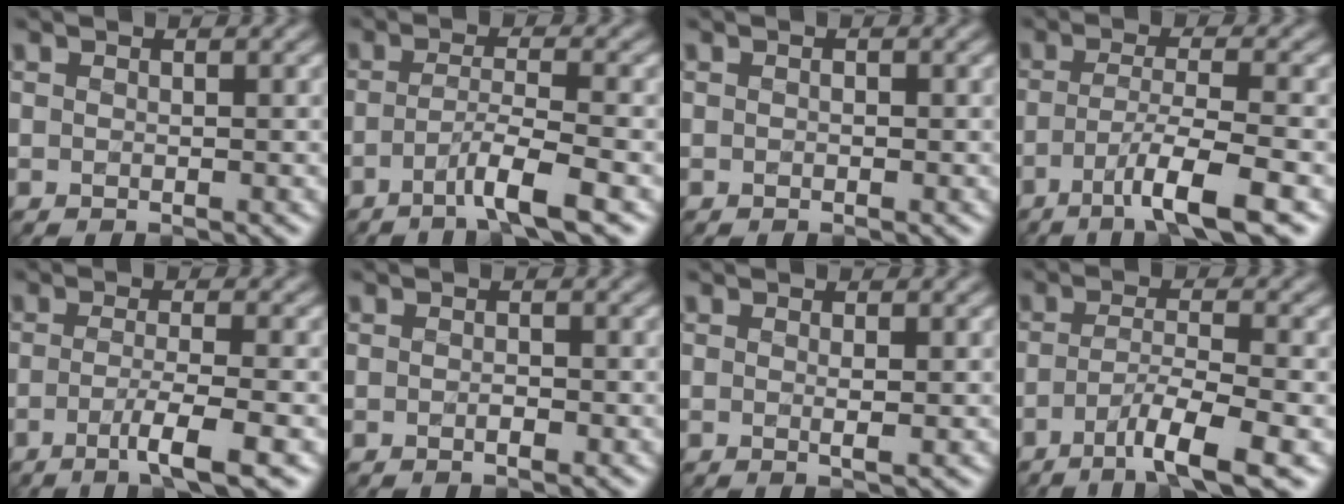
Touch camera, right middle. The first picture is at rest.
{"total": 4.3, "force": [-2.1, 0.5, 3.8], "torque": [-0.061, 0.004, -0.046]}
{"total": 0.0}
{"total": 6.0, "force": [-2.9, 0.9, 5.2], "torque": [-0.082, 0.004, -0.055]}
{"total": 4.5, "force": [-1.7, 0.8, 4.1], "torque": [-0.066, -0.001, -0.036]}
{"total": 0.8, "force": [-0.3, 0.2, 0.7], "torque": [-0.011, 0.002, -0.003]}
{"total": 1.1, "force": [0.1, 0.2, 1.1], "torque": [-0.017, 0.002, 0.000]}
{"total": 6.1, "force": [-3.0, 1.1, 5.2], "torque": [-0.081, 0.003, -0.056]}